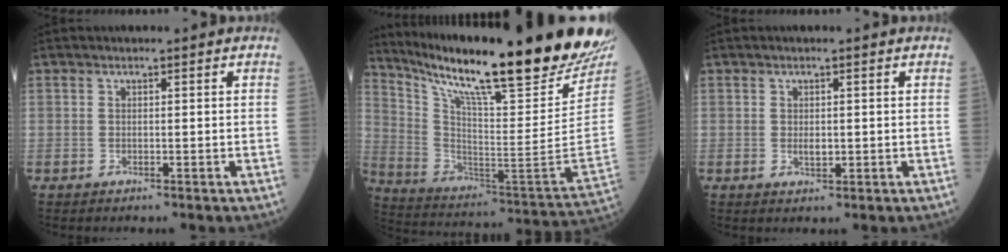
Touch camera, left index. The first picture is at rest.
{"total": 29.8, "force": [24.3, 1.5, 17.2], "torque": [-0.304, -0.081, 0.364]}
{"total": 1.6, "force": [0.1, 0.8, 1.4], "torque": [-0.024, -0.003, 0.004]}